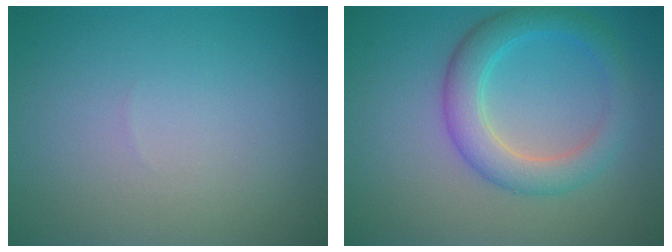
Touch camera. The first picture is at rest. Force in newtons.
{"total": 4.3, "press": 4.3, "slide": 0.3}